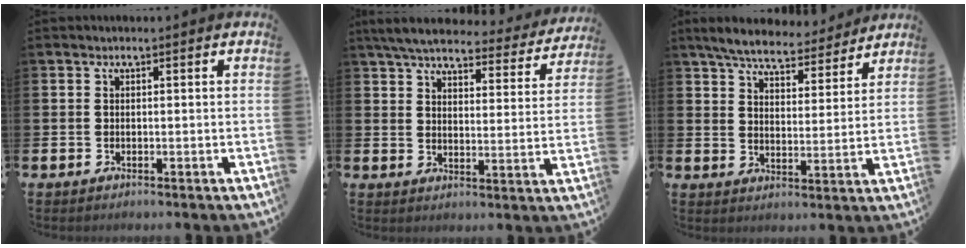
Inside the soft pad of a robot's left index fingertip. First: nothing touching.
{"total": 6.0, "force": [5.5, 1.2, 2.0], "torque": [-0.060, -0.035, 0.092]}
{"total": 6.5, "force": [6.1, 1.2, 1.6], "torque": [-0.055, -0.035, 0.106]}